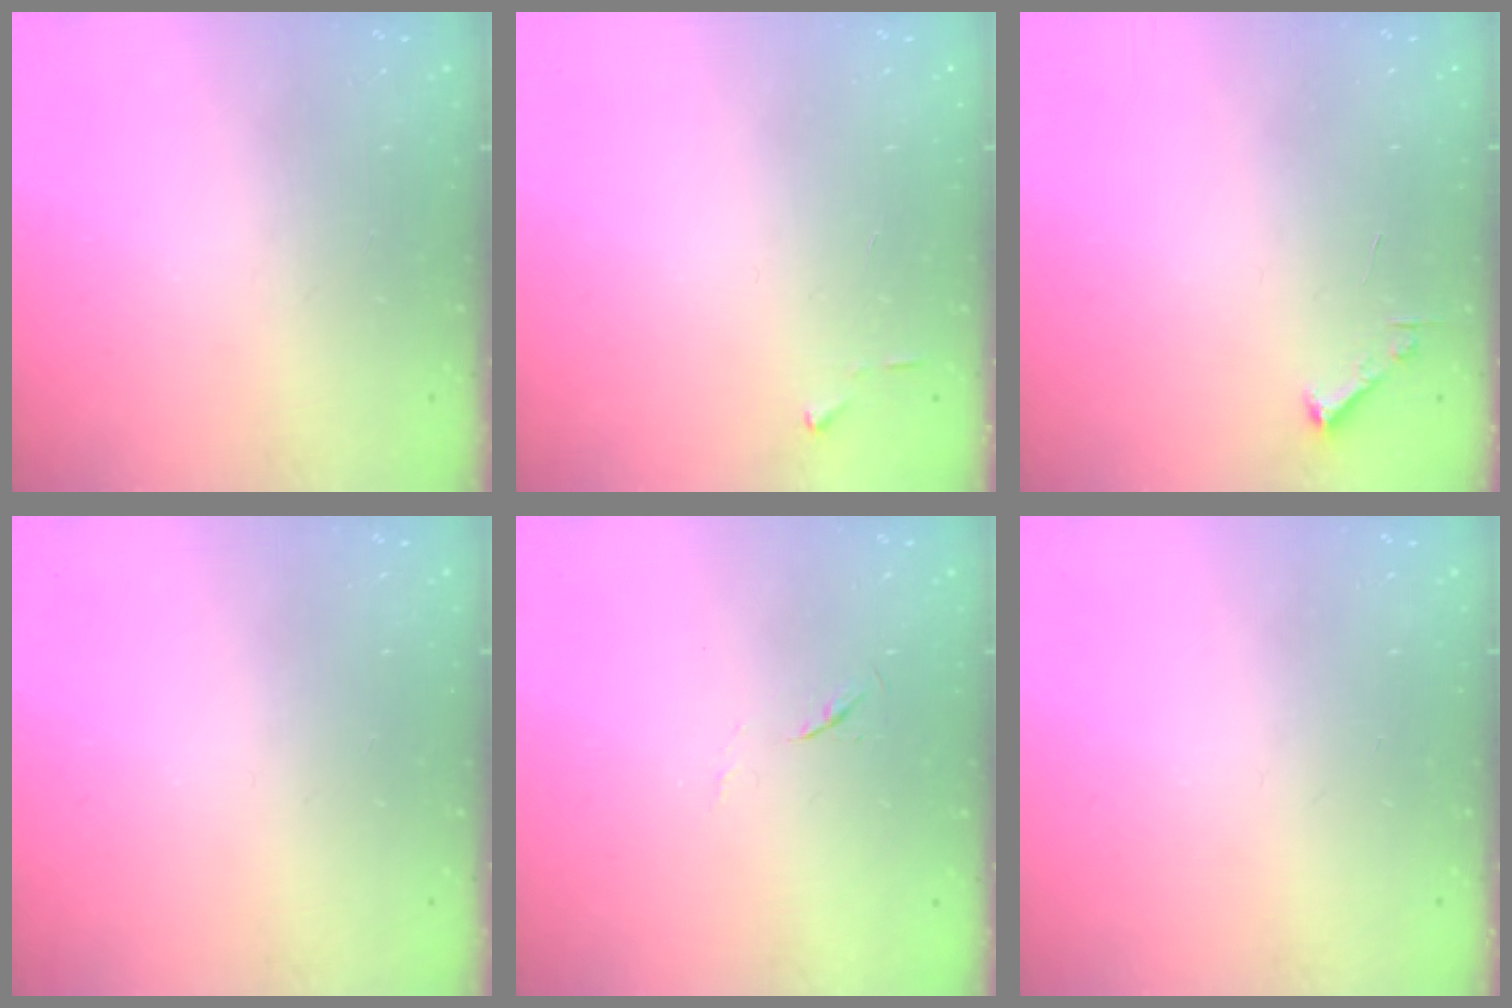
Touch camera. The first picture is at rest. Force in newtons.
{"total": 3.0, "press": 2.9, "slide": 0.4}
{"total": 1.7, "press": 1.7, "slide": 0.2}
{"total": 0.0}
{"total": 4.0, "press": 4.0, "slide": 0.6}
{"total": 0.0}